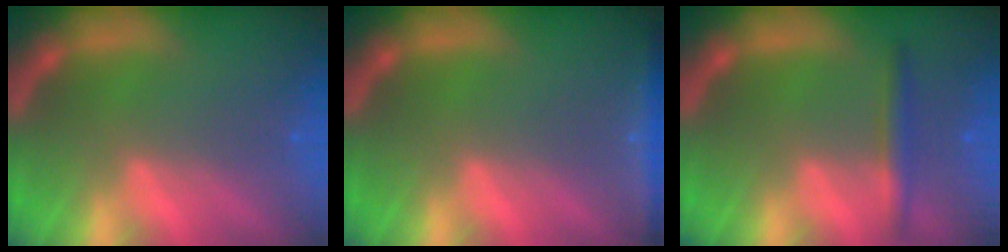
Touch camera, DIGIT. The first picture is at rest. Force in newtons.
{"total": 3.5}
{"total": 2.4}